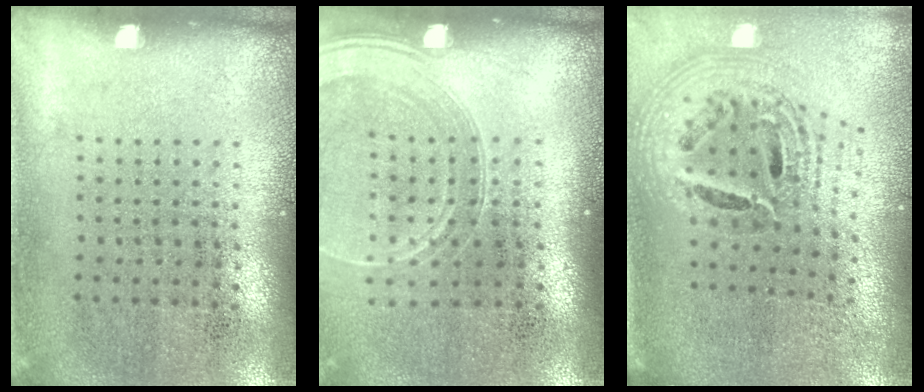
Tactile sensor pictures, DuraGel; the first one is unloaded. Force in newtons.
{"total": 1.6, "press": 1.5, "slide": 0.7}
{"total": 1.9, "press": 1.4, "slide": 1.2}